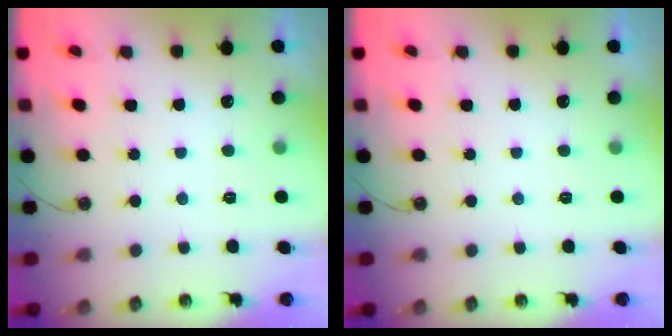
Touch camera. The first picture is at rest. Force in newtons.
{"total": 0.0}